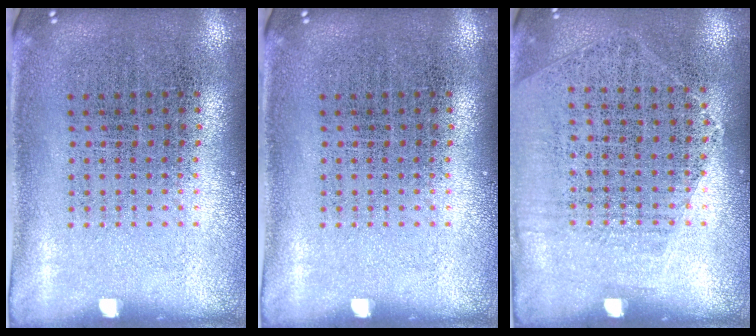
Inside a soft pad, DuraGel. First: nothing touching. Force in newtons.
{"total": 0.0}
{"total": 1.2, "press": 1.0, "slide": 0.6}